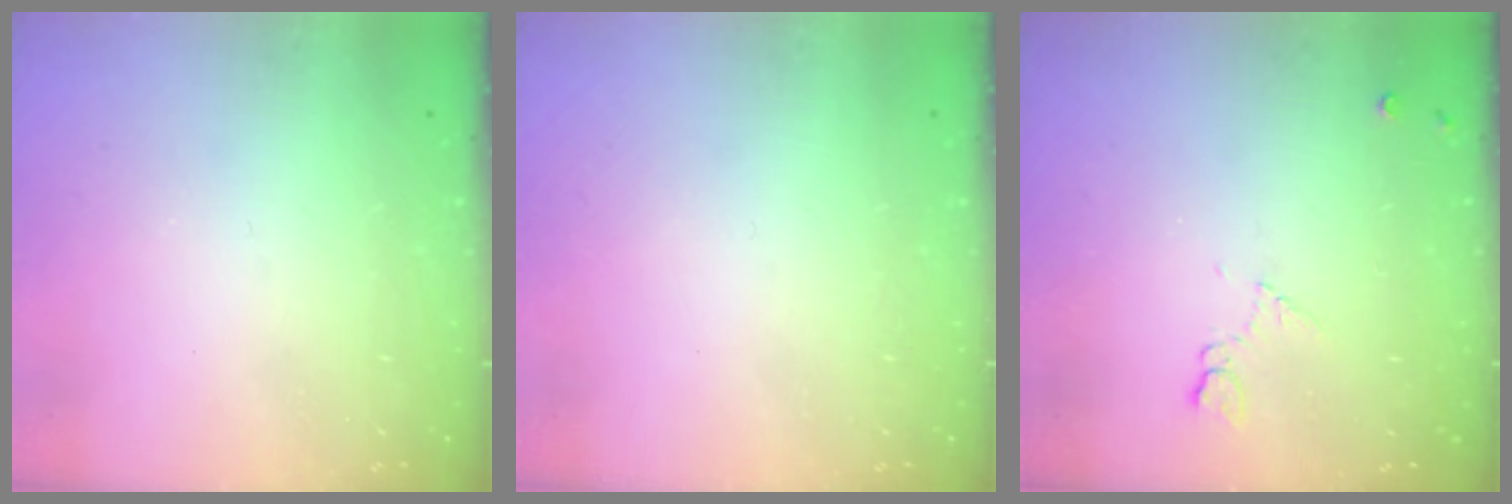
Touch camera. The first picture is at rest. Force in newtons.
{"total": 0.0}
{"total": 6.1, "press": 6.0, "slide": 0.9}